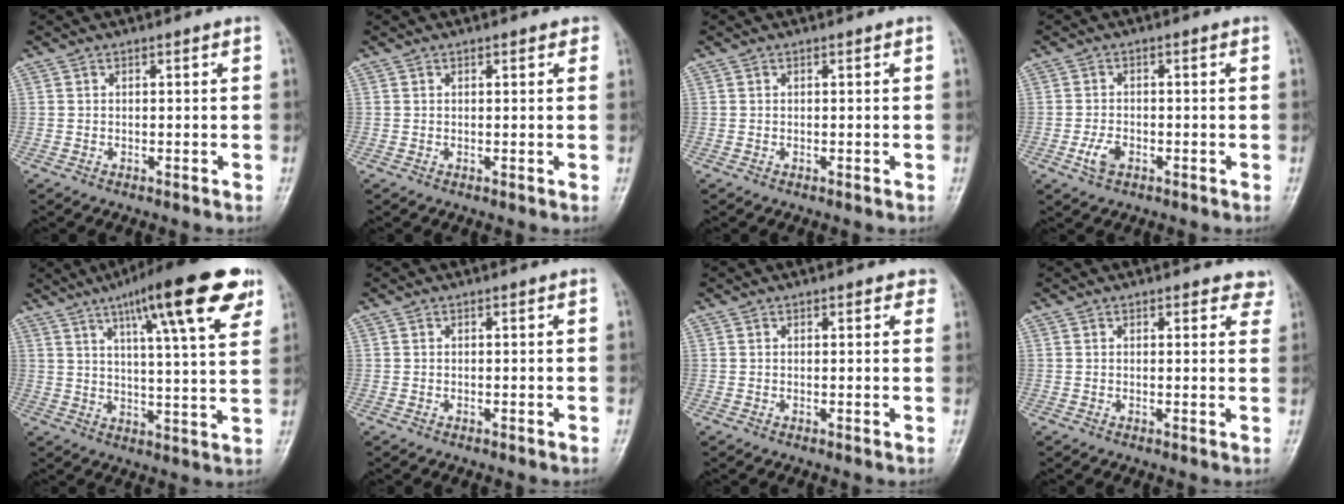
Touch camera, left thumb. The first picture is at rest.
{"total": 1.4, "force": [0.8, 0.7, 0.9], "torque": [-0.003, 0.000, 0.005]}
{"total": 0.0}
{"total": 3.3, "force": [-1.4, 2.0, 2.3], "torque": [-0.046, 0.005, -0.027]}
{"total": 19.2, "force": [10.4, 3.8, 15.7], "torque": [-0.211, -0.021, 0.150]}
{"total": 0.0}
{"total": 1.9, "force": [1.2, 1.0, 1.1], "torque": [0.003, -0.002, 0.009]}
{"total": 3.7, "force": [3.1, 1.7, 1.1], "torque": [0.021, -0.011, 0.024]}